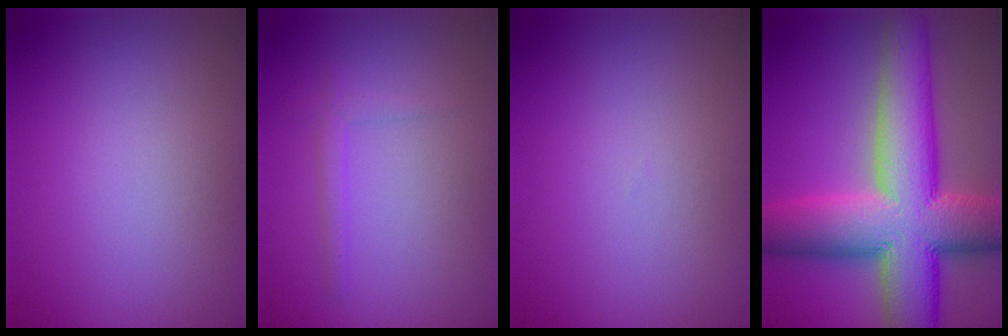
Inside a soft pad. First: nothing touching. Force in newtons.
{"total": 1.3, "press": 1.3, "slide": 0.1}
{"total": 0.0}
{"total": 13.7, "press": 13.7, "slide": 0.5}